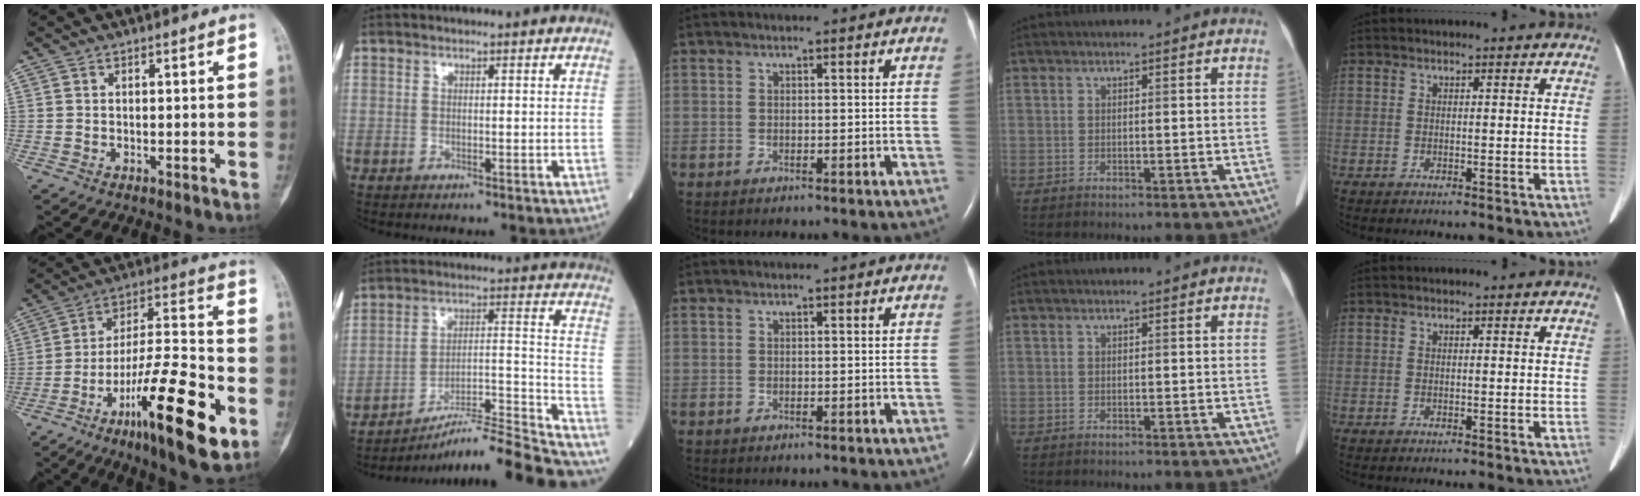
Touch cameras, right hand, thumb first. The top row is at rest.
{"thumb": {"total": 23.3, "force": [-10.5, 5.5, 20.1], "torque": [-0.333, 0.054, -0.169]}, "index": {"total": 20.5, "force": [-19.0, -0.6, 7.6], "torque": [-0.089, 0.019, -0.281]}}